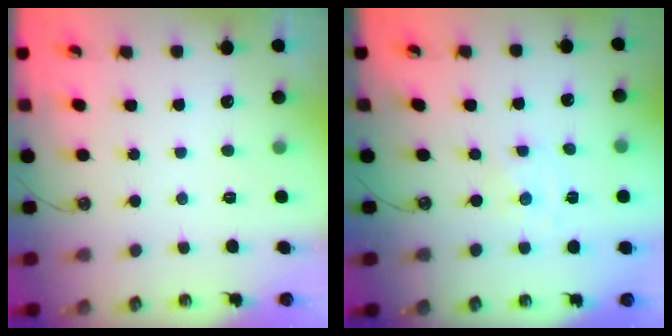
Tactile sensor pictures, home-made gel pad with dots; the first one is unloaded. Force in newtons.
{"total": 0.0}